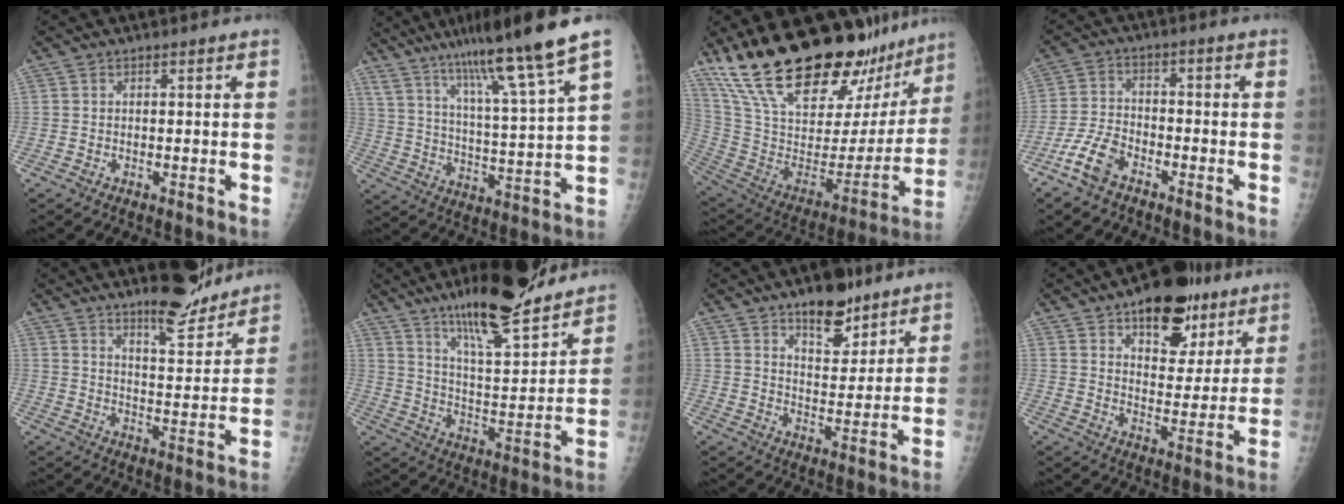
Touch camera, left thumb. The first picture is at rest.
{"total": 17.1, "force": [11.9, 0.1, 12.4], "torque": [-0.193, -0.050, 0.197]}
{"total": 34.7, "force": [25.6, 13.5, 19.2], "torque": [-0.298, -0.078, 0.411]}
{"total": 7.5, "force": [-4.8, 4.1, 4.1], "torque": [-0.088, 0.021, -0.098]}
{"total": 9.8, "force": [8.4, 2.2, 4.6], "torque": [-0.046, -0.068, 0.131]}
{"total": 19.7, "force": [15.0, 4.3, 11.9], "torque": [-0.157, -0.087, 0.249]}
{"total": 10.7, "force": [7.3, 5.1, 5.9], "torque": [-0.055, -0.045, 0.115]}
{"total": 16.2, "force": [9.7, 8.8, 9.6], "torque": [-0.074, -0.036, 0.140]}